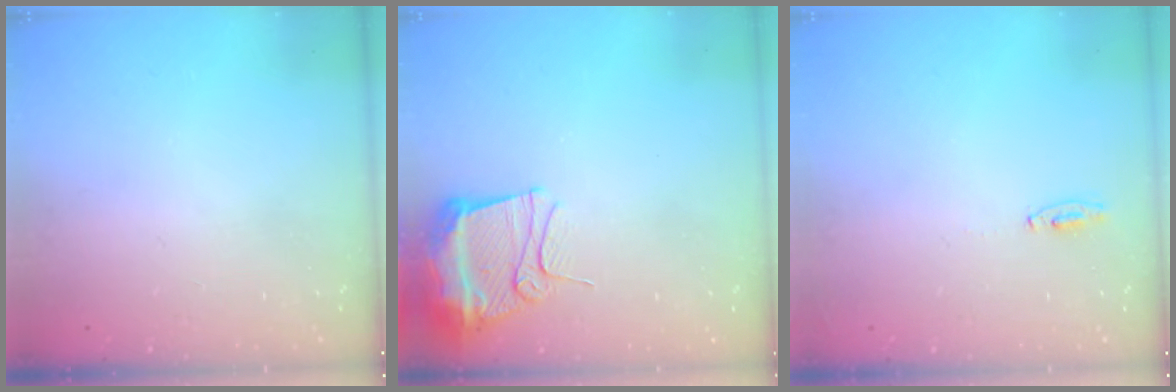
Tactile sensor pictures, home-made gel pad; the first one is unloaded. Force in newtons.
{"total": 12.1, "press": 12.0, "slide": 1.4}
{"total": 15.9, "press": 4.3, "slide": 15.3}